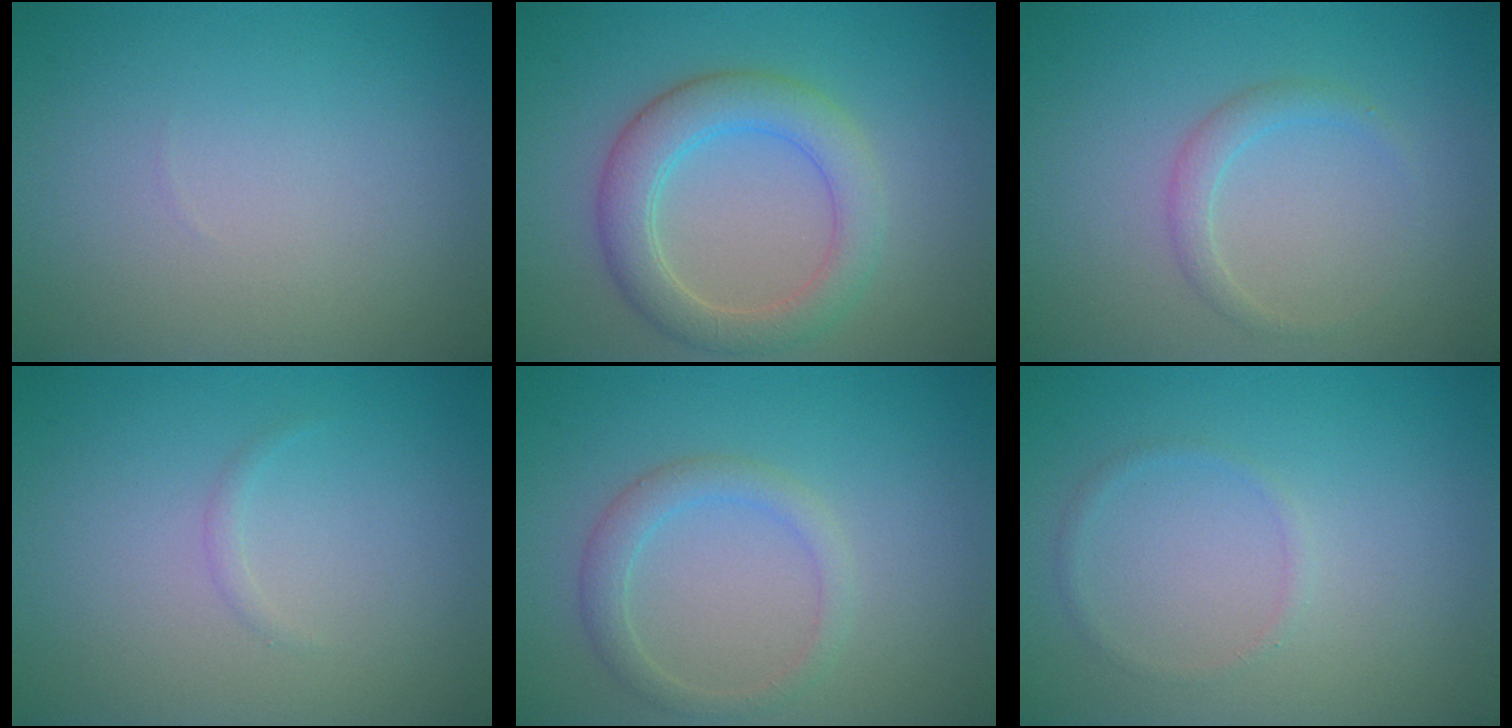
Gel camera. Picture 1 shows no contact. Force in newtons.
{"total": 4.7, "press": 4.7, "slide": 0.1}
{"total": 1.5, "press": 1.5, "slide": 0.1}
{"total": 0.5, "press": 0.5, "slide": 0.0}
{"total": 2.2, "press": 2.1, "slide": 0.1}
{"total": 0.8, "press": 0.8, "slide": 0.1}